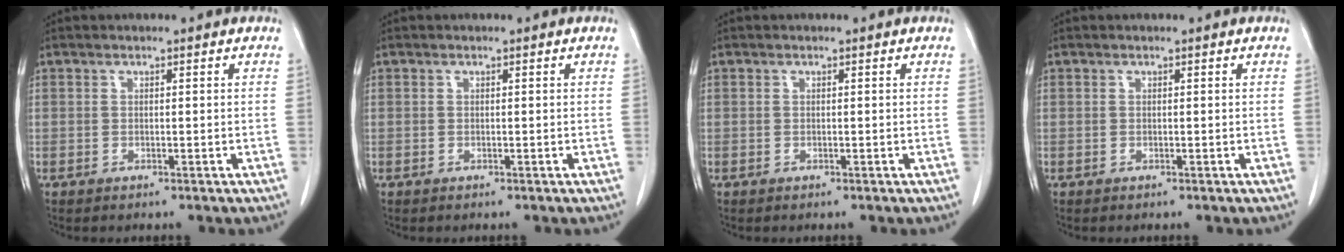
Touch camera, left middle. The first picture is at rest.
{"total": 0.0}
{"total": 0.0}
{"total": 0.0}